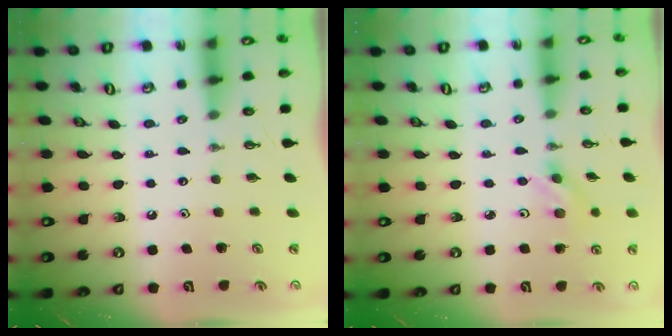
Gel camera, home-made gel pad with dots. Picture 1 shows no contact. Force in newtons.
{"total": 3.7, "press": 3.4, "slide": 1.4}